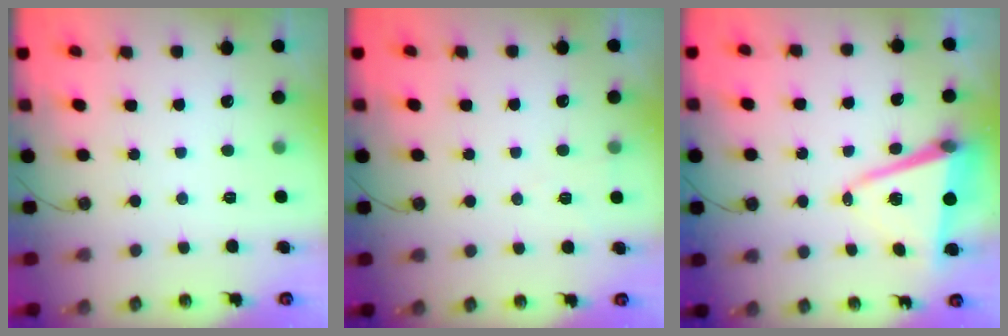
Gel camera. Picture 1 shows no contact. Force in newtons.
{"total": 5.4, "press": 3.1, "slide": 4.5}
{"total": 9.9, "press": 9.3, "slide": 3.5}